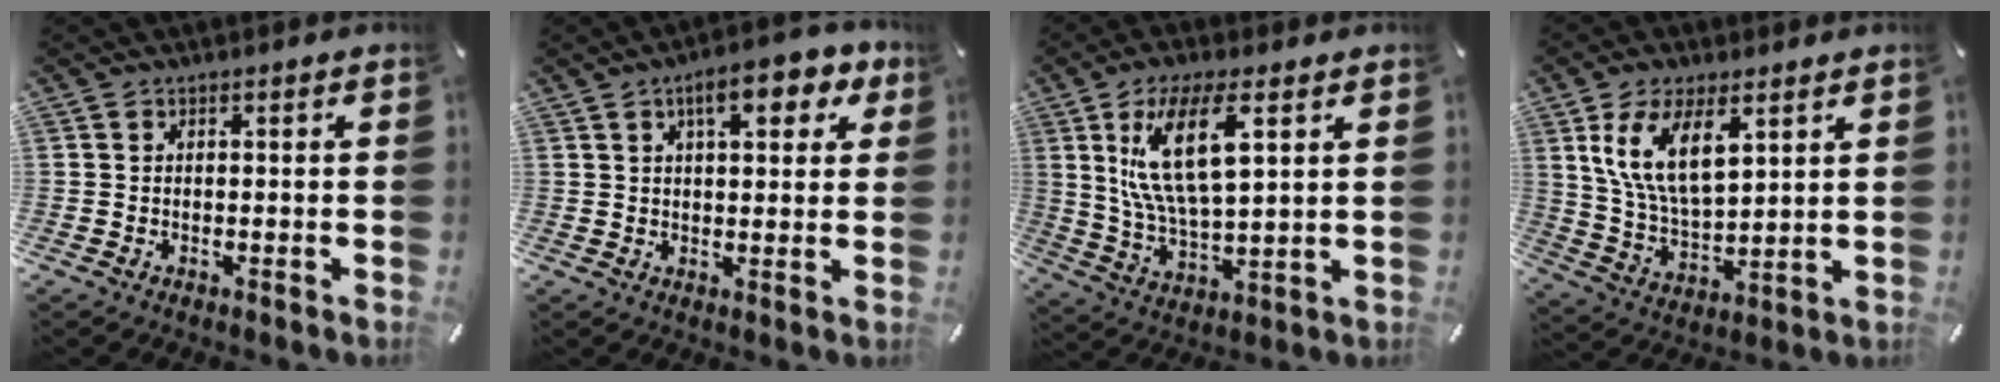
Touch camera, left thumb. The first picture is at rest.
{"total": 9.7, "force": [4.8, 3.8, 7.5], "torque": [-0.114, -0.005, 0.077]}
{"total": 15.3, "force": [6.6, 5.8, 12.5], "torque": [-0.263, -0.006, 0.110]}
{"total": 12.7, "force": [6.6, 6.2, 8.9], "torque": [-0.193, -0.017, 0.117]}